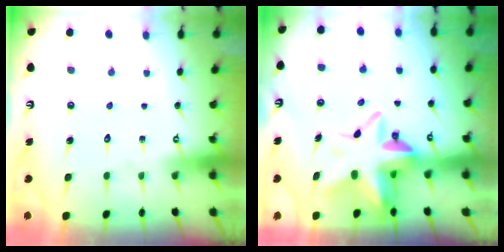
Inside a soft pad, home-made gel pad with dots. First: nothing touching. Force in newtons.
{"total": 11.4, "press": 11.3, "slide": 1.6}